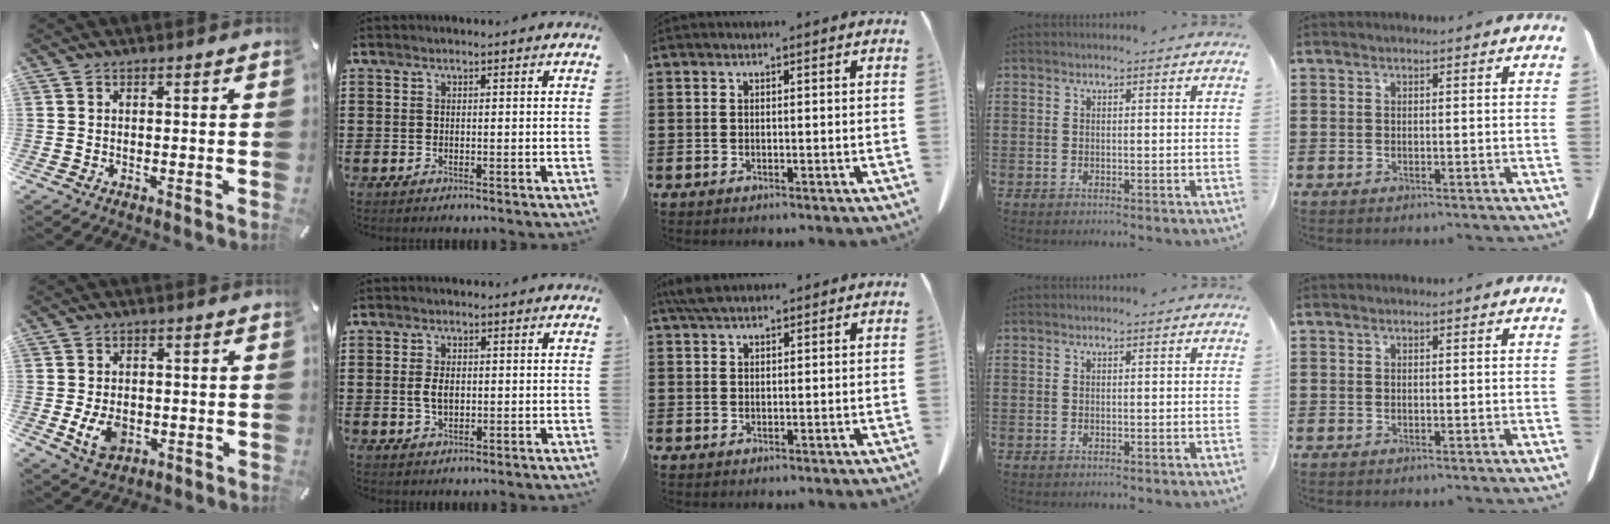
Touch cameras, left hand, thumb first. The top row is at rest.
{"thumb": {"total": 6.6, "force": [-1.1, 4.8, 4.4], "torque": [-0.085, -0.006, -0.021]}, "index": {"total": 3.1, "force": [0.0, 1.8, 2.5], "torque": [-0.060, 0.003, -0.003]}, "middle": {"total": 3.4, "force": [2.6, 1.0, 2.0], "torque": [-0.047, 0.004, 0.050]}}